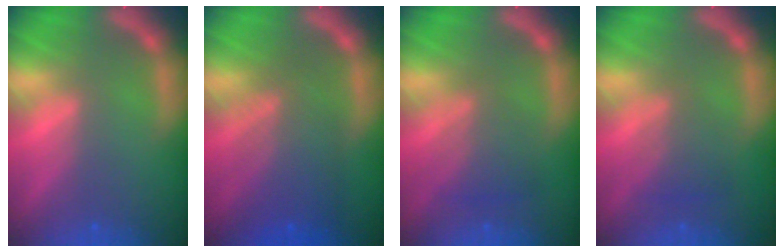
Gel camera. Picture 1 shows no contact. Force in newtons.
{"total": 6.6}
{"total": 3.5}
{"total": 3.0}